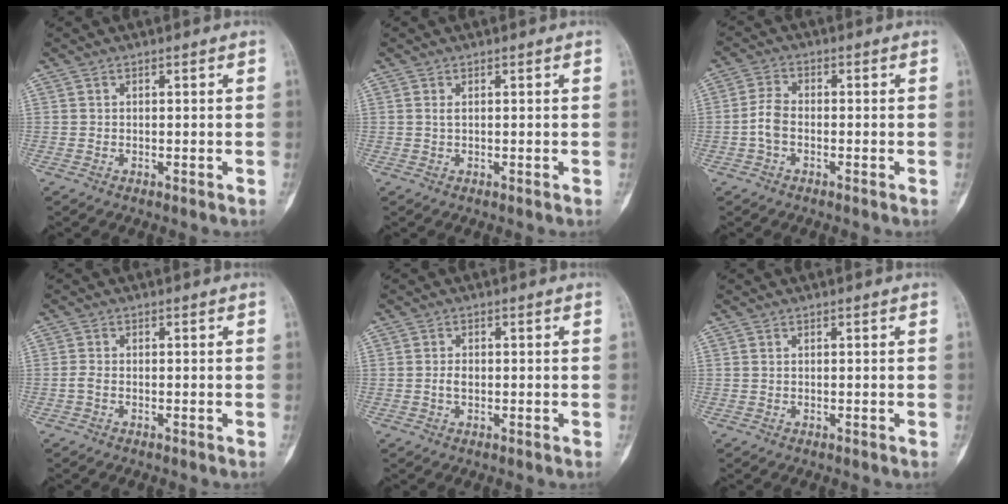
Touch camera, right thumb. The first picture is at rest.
{"total": 0.6, "force": [0.3, 0.1, 0.5], "torque": [-0.017, -0.001, 0.007]}
{"total": 3.7, "force": [-1.1, 2.2, 2.8], "torque": [-0.062, 0.015, -0.028]}
{"total": 1.1, "force": [-0.4, 0.6, 0.9], "torque": [-0.023, 0.000, -0.013]}
{"total": 1.7, "force": [-0.2, 1.0, 1.3], "torque": [-0.022, 0.003, -0.006]}
{"total": 0.0}